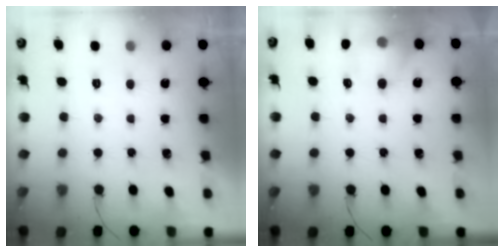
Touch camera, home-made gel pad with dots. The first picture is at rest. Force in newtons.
{"total": 12.8, "press": 12.7, "slide": 1.5}